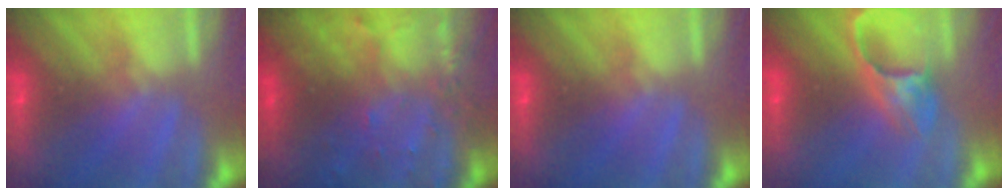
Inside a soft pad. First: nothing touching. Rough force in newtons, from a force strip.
{"total": 7.5}
{"total": 0.0}
{"total": 4.8}